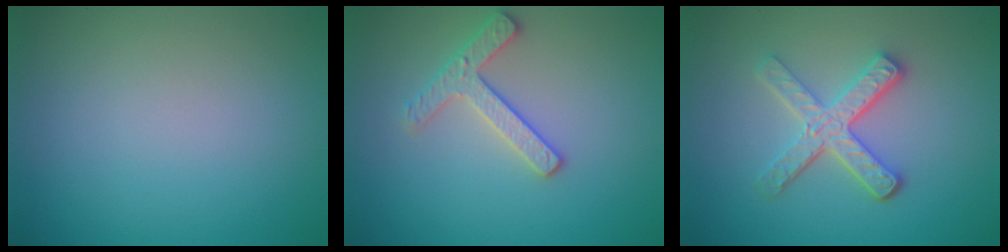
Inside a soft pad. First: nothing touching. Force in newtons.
{"total": 2.5, "press": 2.4, "slide": 0.4}
{"total": 4.1, "press": 3.3, "slide": 2.4}